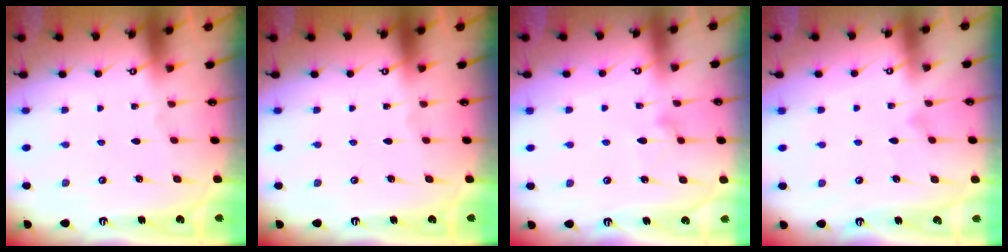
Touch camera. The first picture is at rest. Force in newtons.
{"total": 0.0}
{"total": 9.9, "press": 9.9, "slide": 0.5}
{"total": 5.8, "press": 5.8, "slide": 0.4}